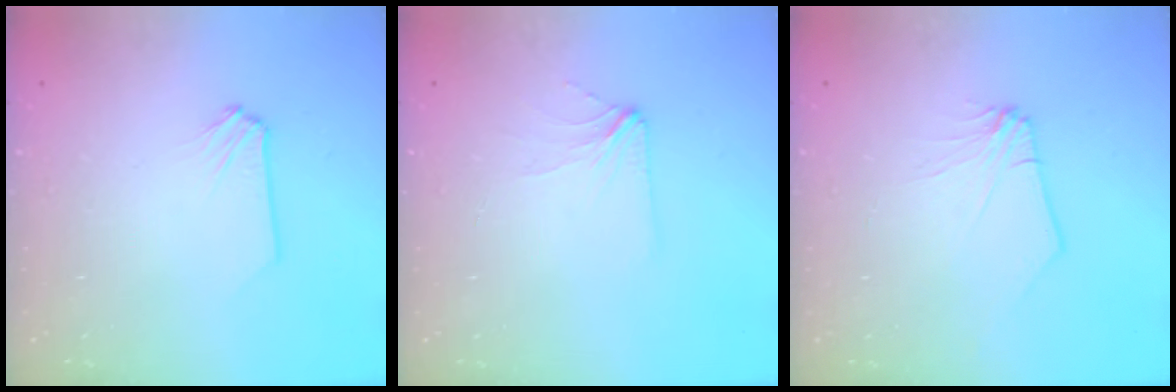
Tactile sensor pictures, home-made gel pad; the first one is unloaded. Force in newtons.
{"total": 2.8, "press": 2.8, "slide": 0.4}
{"total": 2.1, "press": 2.1, "slide": 0.2}